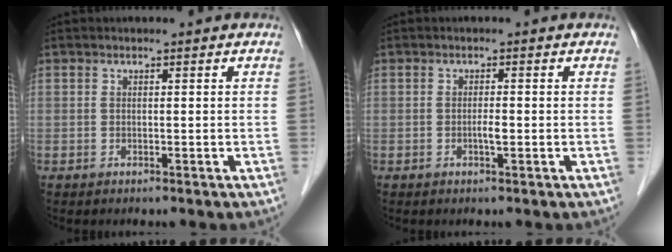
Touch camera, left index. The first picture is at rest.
{"total": 1.2, "force": [-0.3, 0.1, 1.1], "torque": [-0.021, 0.000, -0.006]}